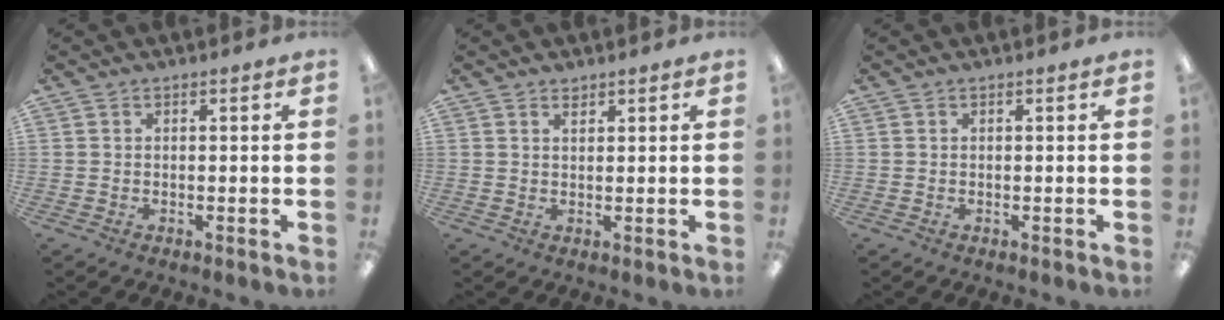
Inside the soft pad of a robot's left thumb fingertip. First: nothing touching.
{"total": 1.2, "force": [1.1, 0.4, 0.3], "torque": [0.001, -0.004, 0.019]}
{"total": 0.0}